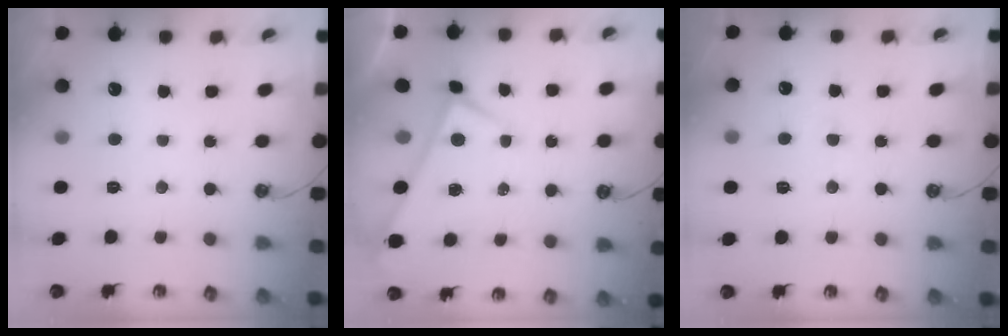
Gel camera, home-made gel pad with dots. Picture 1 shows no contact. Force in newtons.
{"total": 0.0}
{"total": 2.0, "press": 2.0, "slide": 0.2}